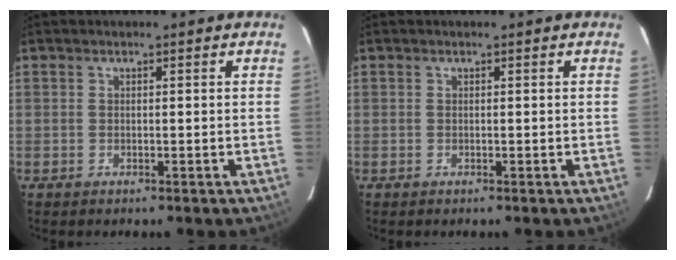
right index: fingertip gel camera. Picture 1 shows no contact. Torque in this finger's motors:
{"motor_torque": [0.00, 0.00, 0.00, 0.01]}